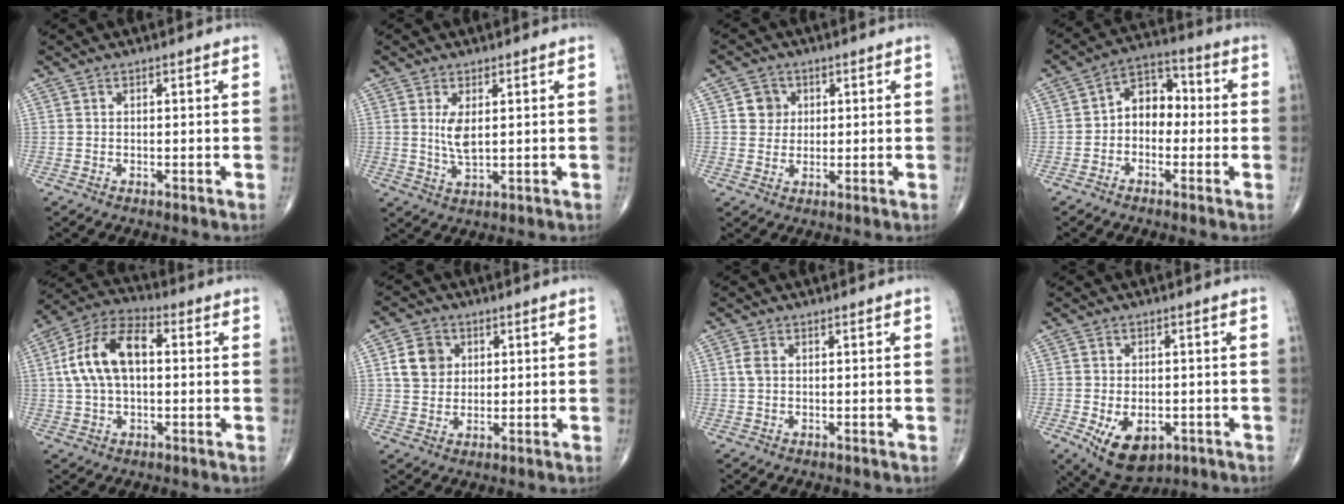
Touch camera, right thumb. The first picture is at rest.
{"total": 4.3, "force": [1.0, 1.7, 3.8], "torque": [-0.073, -0.014, 0.025]}
{"total": 4.3, "force": [1.1, 4.0, 1.1], "torque": [0.005, 0.001, 0.014]}
{"total": 7.9, "force": [-0.8, 5.9, 5.2], "torque": [-0.048, 0.035, -0.033]}
{"total": 13.6, "force": [1.6, 7.7, 11.1], "torque": [-0.210, 0.032, 0.021]}
{"total": 6.9, "force": [1.8, 5.8, 3.2], "torque": [-0.037, -0.004, 0.032]}
{"total": 1.8, "force": [0.3, 1.2, 1.4], "torque": [-0.035, 0.003, 0.004]}
{"total": 10.0, "force": [-3.7, 6.0, 7.1], "torque": [-0.104, 0.002, -0.043]}